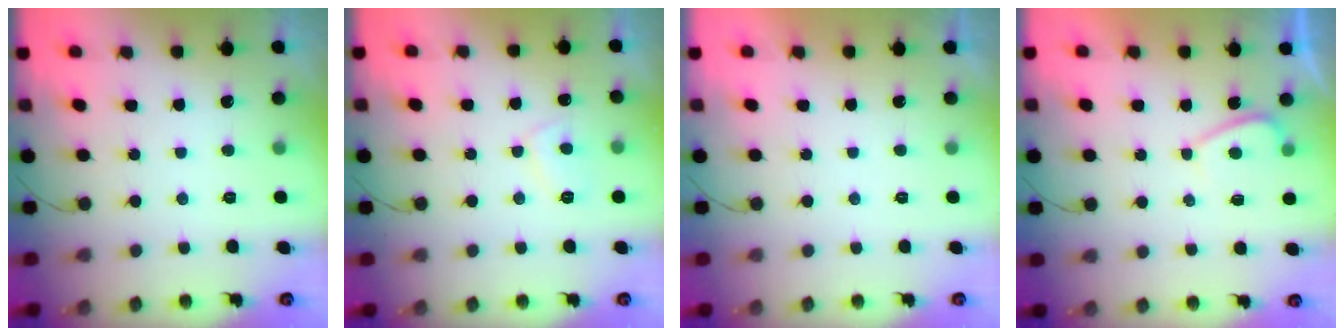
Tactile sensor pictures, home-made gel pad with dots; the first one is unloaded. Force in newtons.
{"total": 4.2, "press": 4.2, "slide": 0.6}
{"total": 2.1, "press": 2.1, "slide": 0.4}
{"total": 1.9, "press": 1.8, "slide": 0.7}